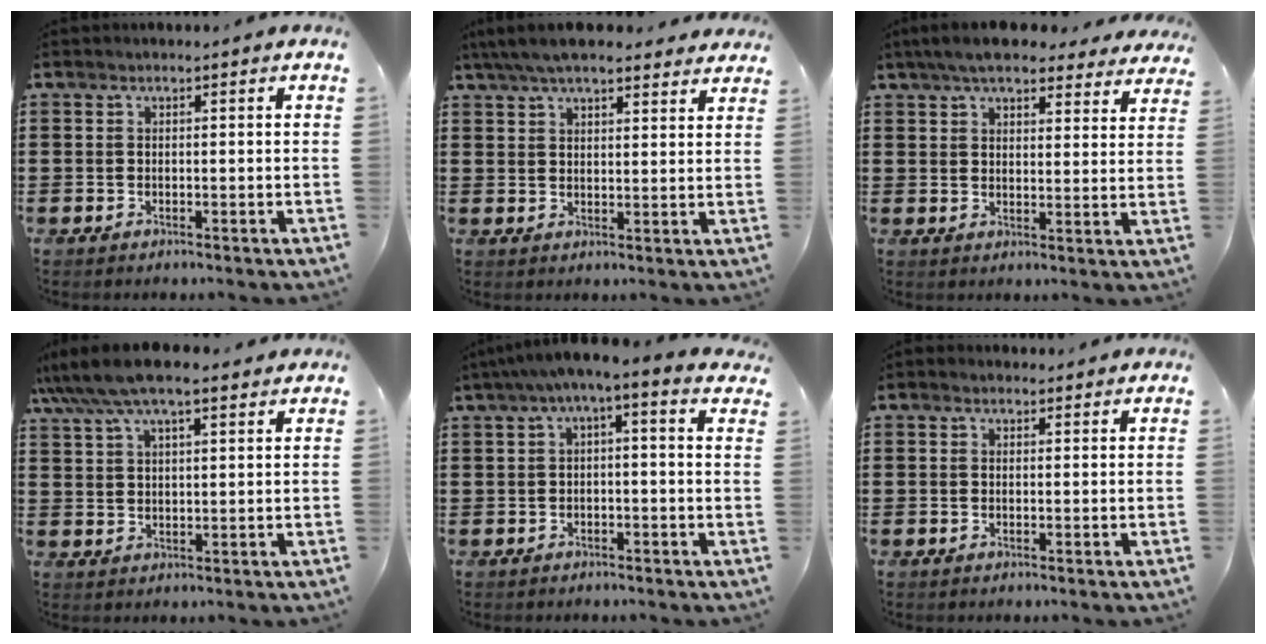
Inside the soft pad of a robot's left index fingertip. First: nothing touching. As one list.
[{"total": 6.4, "force": [5.6, 1.2, 2.8], "torque": [-0.070, -0.007, 0.104]}, {"total": 6.9, "force": [5.7, 1.4, 3.6], "torque": [-0.084, -0.006, 0.105]}, {"total": 7.4, "force": [5.9, 2.1, 4.0], "torque": [-0.092, -0.007, 0.108]}, {"total": 2.6, "force": [-0.9, 0.3, 2.4], "torque": [-0.044, -0.004, -0.025]}, {"total": 0.8, "force": [0.5, 0.5, 0.1], "torque": [-0.005, 0.004, 0.010]}]